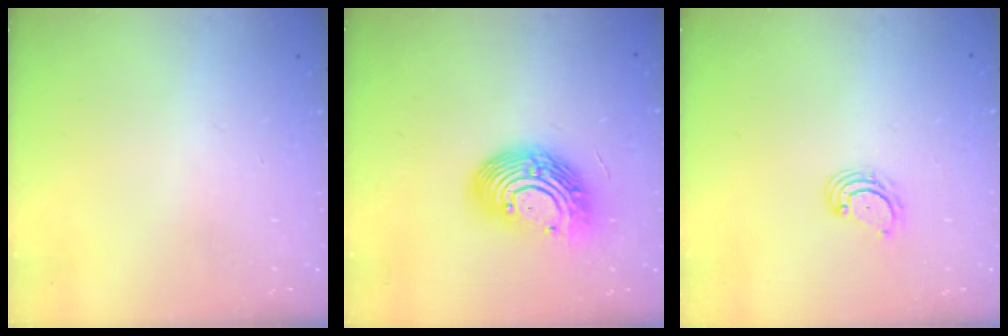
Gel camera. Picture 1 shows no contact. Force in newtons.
{"total": 15.1, "press": 15.1, "slide": 1.4}
{"total": 3.8, "press": 3.8, "slide": 0.5}